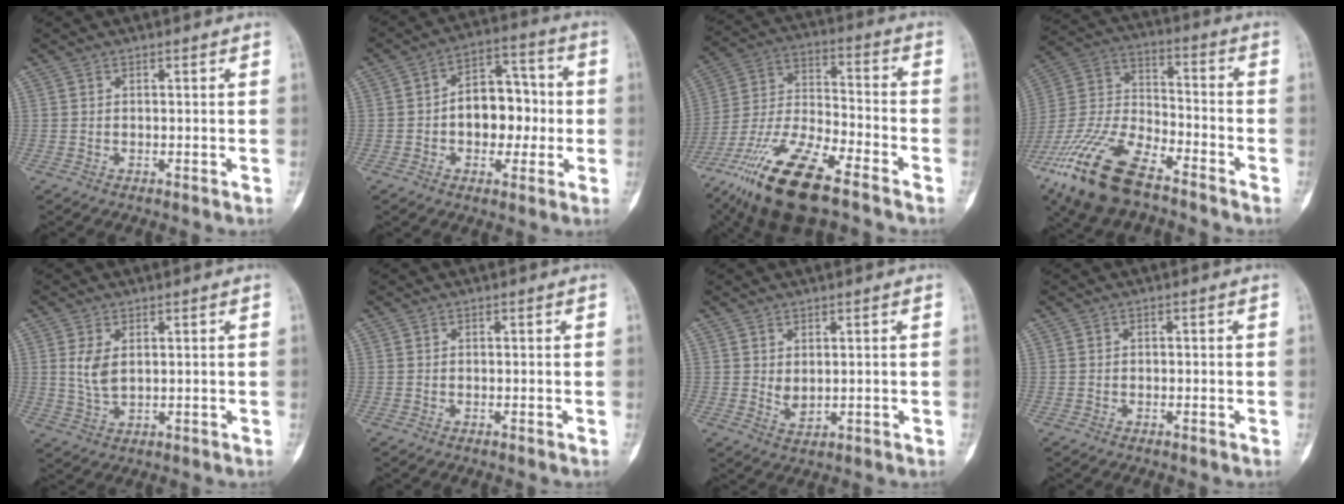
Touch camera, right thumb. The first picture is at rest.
{"total": 11.9, "force": [-0.8, 8.0, 8.8], "torque": [-0.083, 0.037, -0.018]}
{"total": 19.6, "force": [-13.0, 5.6, 13.6], "torque": [-0.285, 0.043, -0.239]}
{"total": 19.8, "force": [-12.9, 7.8, 12.9], "torque": [-0.280, 0.039, -0.247]}
{"total": 4.6, "force": [1.2, 2.5, 3.7], "torque": [-0.072, -0.008, 0.031]}
{"total": 0.0}
{"total": 2.5, "force": [0.5, 1.4, 2.1], "torque": [-0.033, -0.011, 0.018]}
{"total": 0.0}